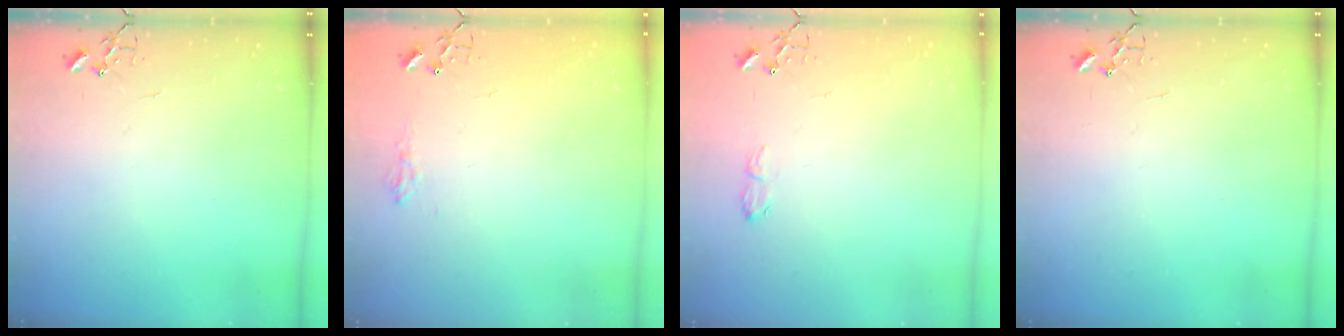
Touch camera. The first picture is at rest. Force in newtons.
{"total": 6.9, "press": 6.9, "slide": 0.5}
{"total": 6.1, "press": 6.0, "slide": 0.8}
{"total": 0.0}